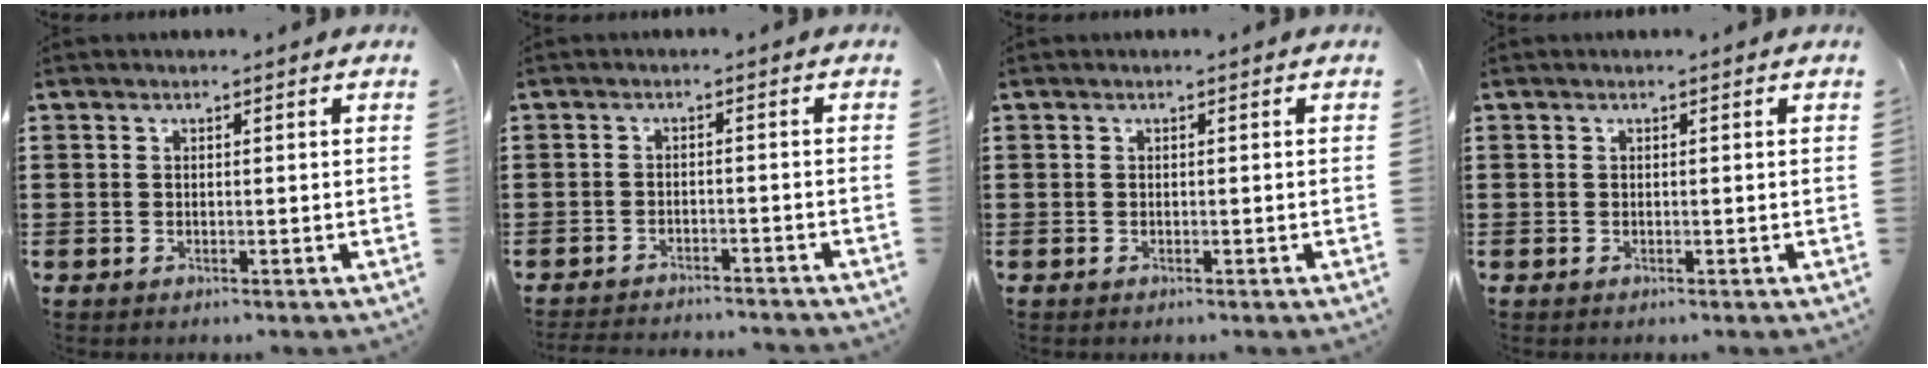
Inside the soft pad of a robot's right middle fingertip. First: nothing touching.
{"total": 2.5, "force": [-2.5, 0.0, 0.1], "torque": [-0.005, -0.001, -0.052]}
{"total": 0.0}
{"total": 0.0}